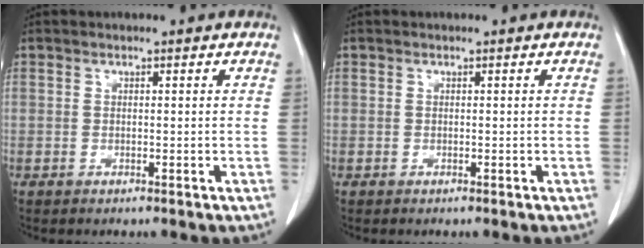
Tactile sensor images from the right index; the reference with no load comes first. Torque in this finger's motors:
{"motor_torque": [-0.01, 0.01, 0.00, 0.00]}